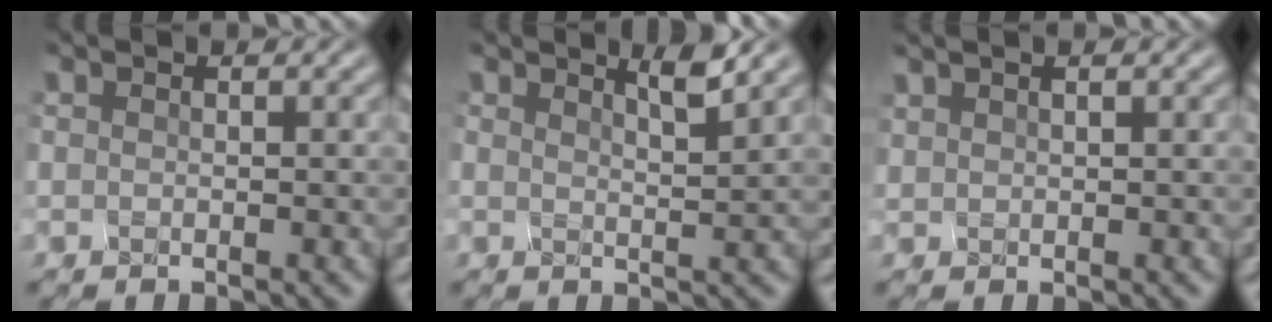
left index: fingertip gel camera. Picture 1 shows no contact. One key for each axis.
{"total": 1.9, "fx": 1.6, "fy": -0.1, "fz": 1.0, "tx": -0.012, "ty": 0.003, "tz": 0.030}
{"total": 1.9, "fx": 1.7, "fy": 0.4, "fz": 0.6, "tx": -0.002, "ty": 0.005, "tz": 0.023}